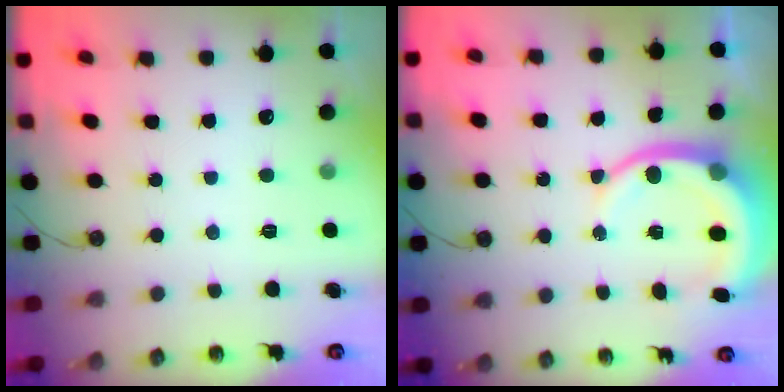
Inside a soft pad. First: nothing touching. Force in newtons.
{"total": 10.4, "press": 10.3, "slide": 1.2}